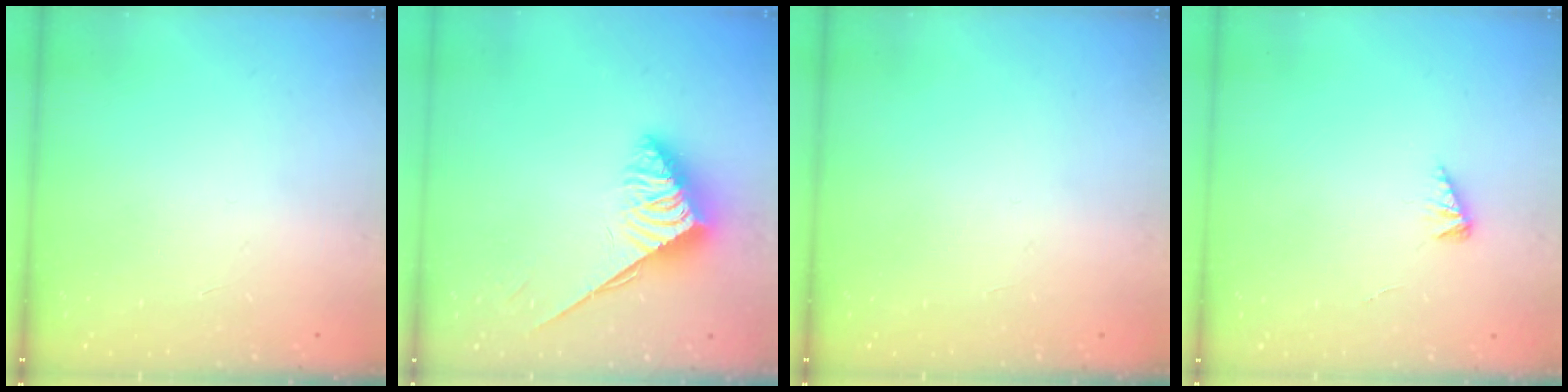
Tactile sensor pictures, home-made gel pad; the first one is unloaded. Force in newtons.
{"total": 3.8, "press": 3.7, "slide": 0.7}
{"total": 0.0}
{"total": 2.3, "press": 2.3, "slide": 0.4}